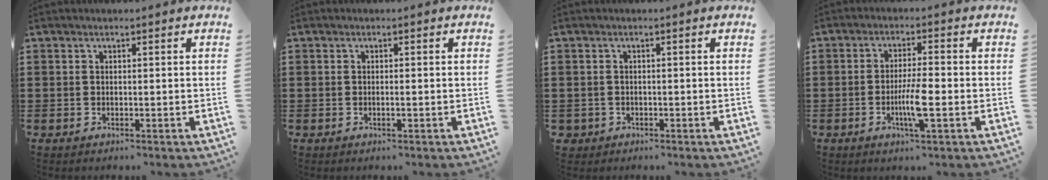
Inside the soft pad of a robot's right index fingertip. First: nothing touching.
{"total": 0.7, "force": [-0.2, 0.0, 0.6], "torque": [-0.011, -0.005, -0.003]}
{"total": 1.0, "force": [-0.6, 0.8, 0.0], "torque": [-0.004, 0.003, -0.016]}
{"total": 5.6, "force": [-1.6, 0.7, 5.3], "torque": [-0.096, -0.006, -0.029]}